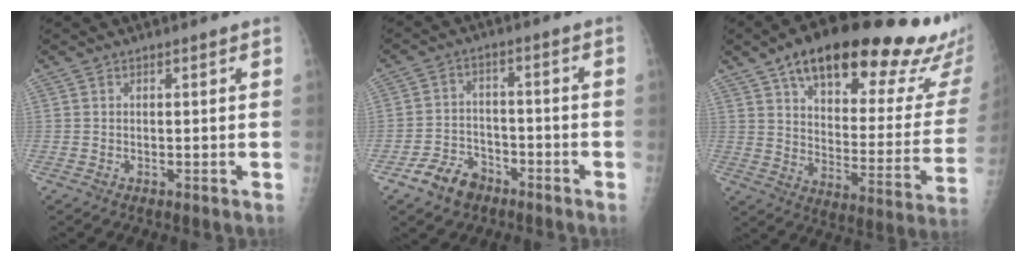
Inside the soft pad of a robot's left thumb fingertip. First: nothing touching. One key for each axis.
{"total": 7.0, "fx": -4.6, "fy": 4.7, "fz": 2.5, "tx": -0.029, "ty": 0.028, "tz": -0.080}
{"total": 31.9, "fx": 20.6, "fy": 11.8, "fz": 21.3, "tx": -0.269, "ty": -0.045, "tz": 0.284}